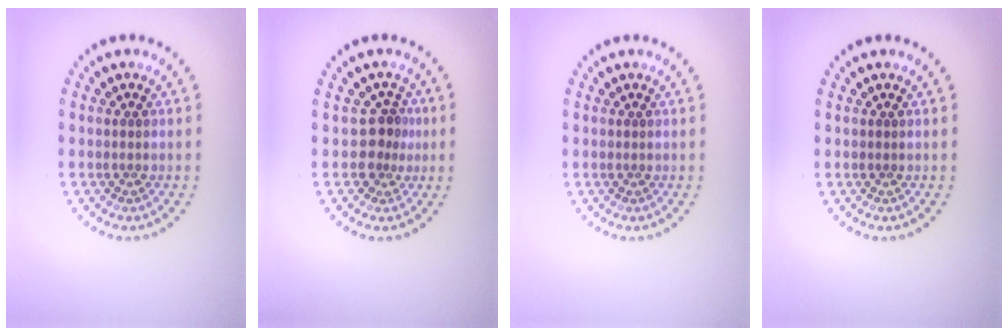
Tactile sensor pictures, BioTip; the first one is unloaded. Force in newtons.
{"total": 2.4, "press": 1.9, "slide": 1.5}
{"total": 0.0}
{"total": 0.0}